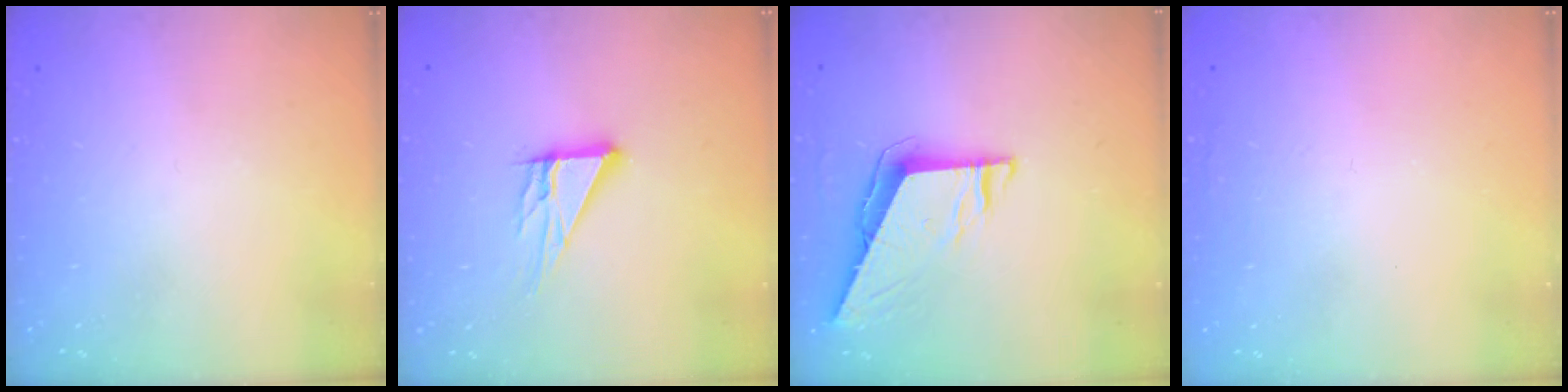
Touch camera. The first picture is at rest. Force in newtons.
{"total": 9.0, "press": 9.0, "slide": 0.7}
{"total": 7.2, "press": 7.2, "slide": 0.5}
{"total": 1.6, "press": 1.6, "slide": 0.1}